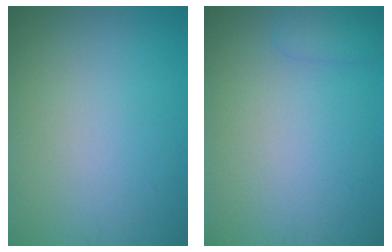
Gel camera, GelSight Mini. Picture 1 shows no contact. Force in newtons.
{"total": 1.3, "press": 1.3, "slide": 0.1}